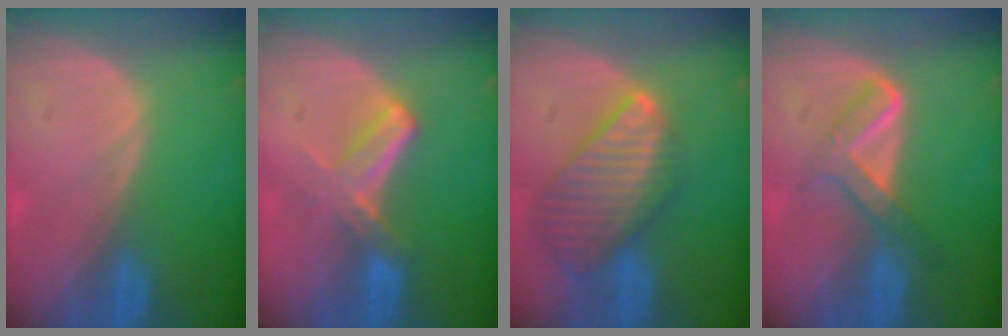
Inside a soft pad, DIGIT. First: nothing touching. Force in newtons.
{"total": 5.8, "press": 5.4, "slide": 2.1}
{"total": 9.8, "press": 8.5, "slide": 4.8}
{"total": 5.1, "press": 4.9, "slide": 1.5}